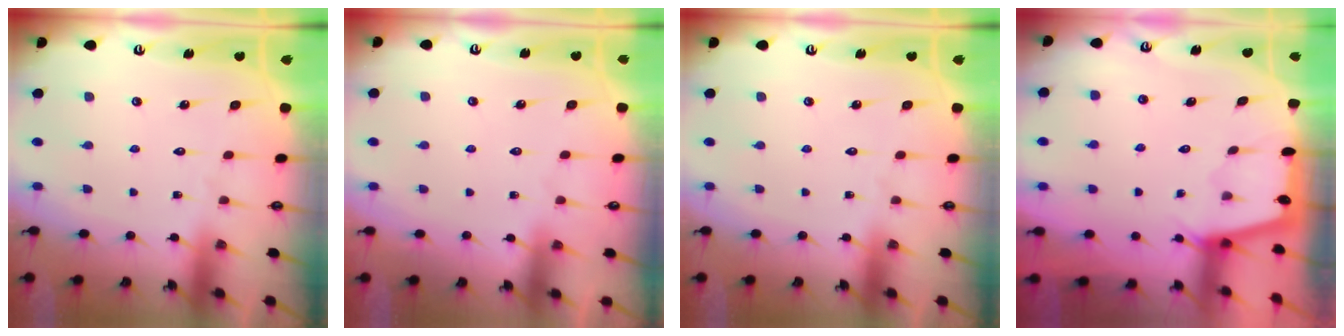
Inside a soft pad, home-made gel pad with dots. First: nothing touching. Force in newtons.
{"total": 1.6, "press": 1.5, "slide": 0.3}
{"total": 0.0}
{"total": 2.1, "press": 2.1, "slide": 0.3}